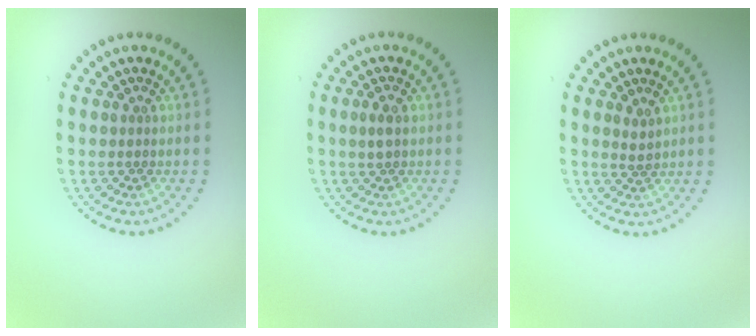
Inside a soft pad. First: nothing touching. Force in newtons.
{"total": 1.3, "press": 1.3, "slide": 0.0}
{"total": 1.1, "press": 0.9, "slide": 0.6}